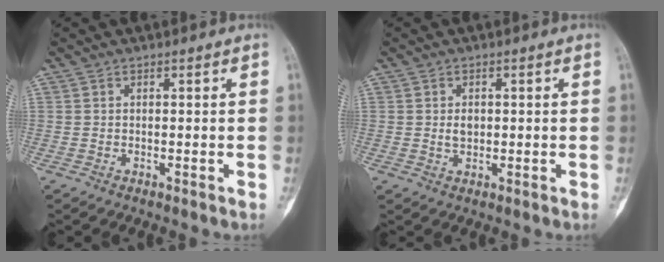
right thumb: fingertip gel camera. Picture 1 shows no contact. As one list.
[{"total": 2.1, "force": [0.2, 1.5, 1.5], "torque": [-0.021, -0.001, 0.006]}]